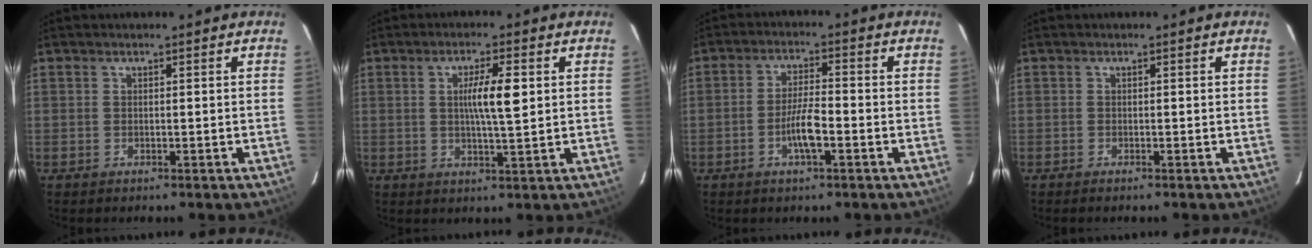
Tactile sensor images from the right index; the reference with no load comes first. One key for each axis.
{"total": 5.9, "fx": 1.0, "fy": 0.4, "fz": 5.8, "tx": -0.102, "ty": 0.001, "tz": 0.017}
{"total": 5.3, "fx": -1.9, "fy": 0.9, "fz": 4.9, "tx": -0.096, "ty": 0.003, "tz": -0.036}
{"total": 0.7, "fx": -0.5, "fy": 0.0, "fz": 0.4, "tx": -0.009, "ty": -0.002, "tz": -0.010}